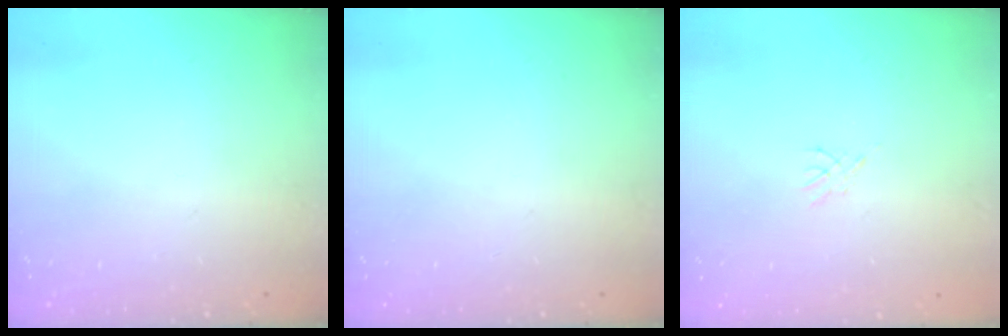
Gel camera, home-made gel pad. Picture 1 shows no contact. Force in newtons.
{"total": 0.0}
{"total": 1.4, "press": 1.4, "slide": 0.3}